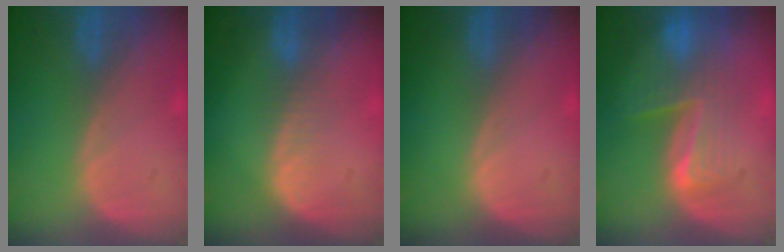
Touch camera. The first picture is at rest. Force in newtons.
{"total": 2.4, "press": 2.4, "slide": 0.2}
{"total": 0.0}
{"total": 7.6, "press": 7.1, "slide": 2.5}